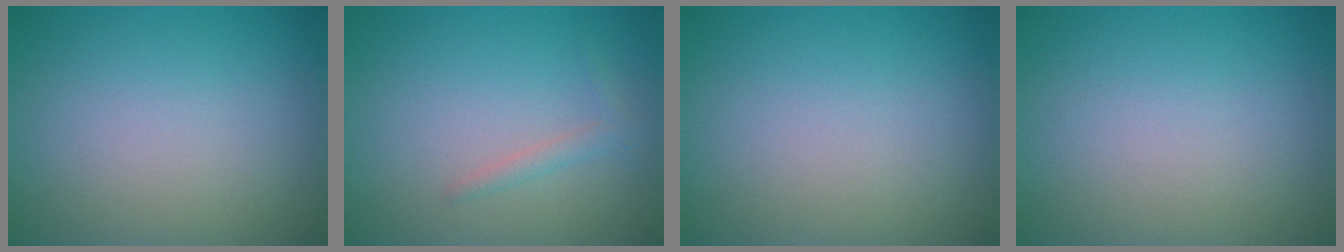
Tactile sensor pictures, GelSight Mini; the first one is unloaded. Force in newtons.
{"total": 1.1, "press": 1.1, "slide": 0.0}
{"total": 0.0}
{"total": 0.0}